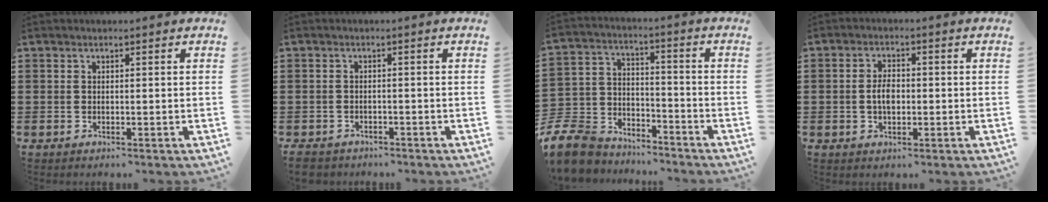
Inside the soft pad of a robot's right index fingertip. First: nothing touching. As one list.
[{"total": 1.9, "force": [-1.8, 0.6, 0.1], "torque": [-0.014, 0.000, -0.042]}, {"total": 9.5, "force": [-8.7, 3.4, 1.9], "torque": [-0.061, 0.023, -0.177]}, {"total": 3.5, "force": [-0.3, 1.8, 3.0], "torque": [-0.057, -0.001, -0.009]}]